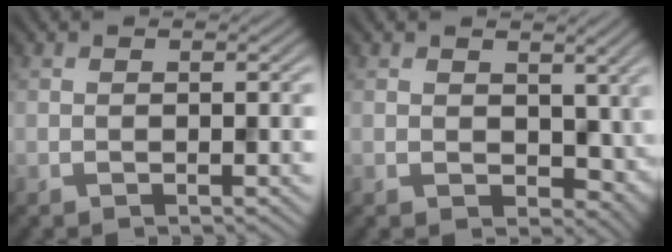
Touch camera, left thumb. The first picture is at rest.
{"total": 4.7, "force": [0.8, 3.4, 3.2], "torque": [-0.065, -0.010, 0.015]}